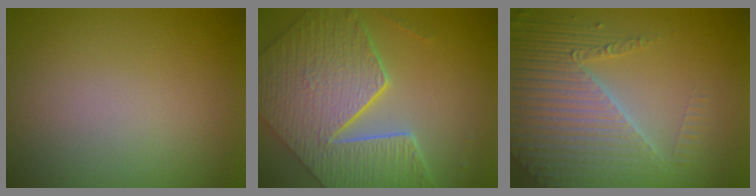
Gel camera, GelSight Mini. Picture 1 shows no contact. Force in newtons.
{"total": 9.2, "press": 7.1, "slide": 5.8}
{"total": 7.4, "press": 5.6, "slide": 4.8}